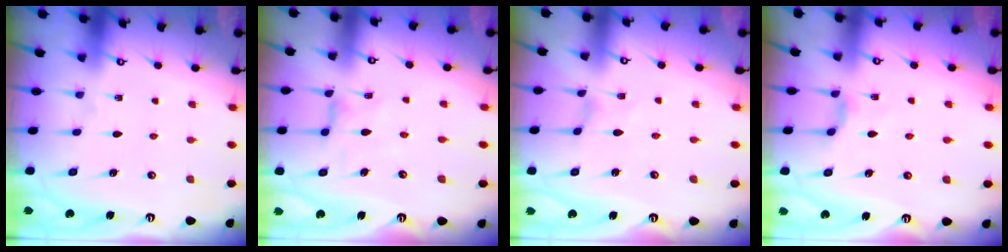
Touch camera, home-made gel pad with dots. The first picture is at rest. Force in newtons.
{"total": 1.7, "press": 1.7, "slide": 0.4}
{"total": 0.0}
{"total": 3.4, "press": 3.3, "slide": 0.5}